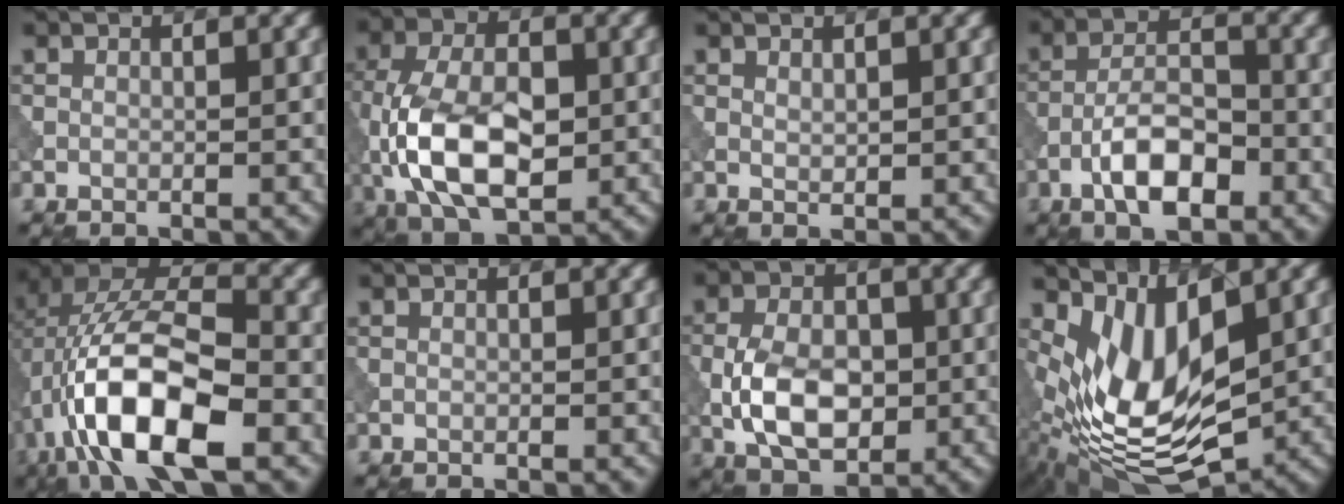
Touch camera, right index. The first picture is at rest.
{"total": 10.4, "force": [-2.1, 5.8, 8.4], "torque": [-0.172, -0.002, -0.046]}
{"total": 0.7, "force": [0.5, 0.3, 0.4], "torque": [-0.011, -0.002, 0.013]}
{"total": 5.9, "force": [-2.8, 2.4, 4.6], "torque": [-0.078, 0.008, -0.054]}
{"total": 12.6, "force": [-4.1, 5.5, 10.5], "torque": [-0.204, 0.009, -0.077]}
{"total": 0.0}
{"total": 6.6, "force": [-1.3, 4.1, 5.1], "torque": [-0.098, -0.001, -0.028]}
{"total": 10.0, "force": [0.8, 5.1, 8.5], "torque": [-0.170, -0.018, 0.018]}